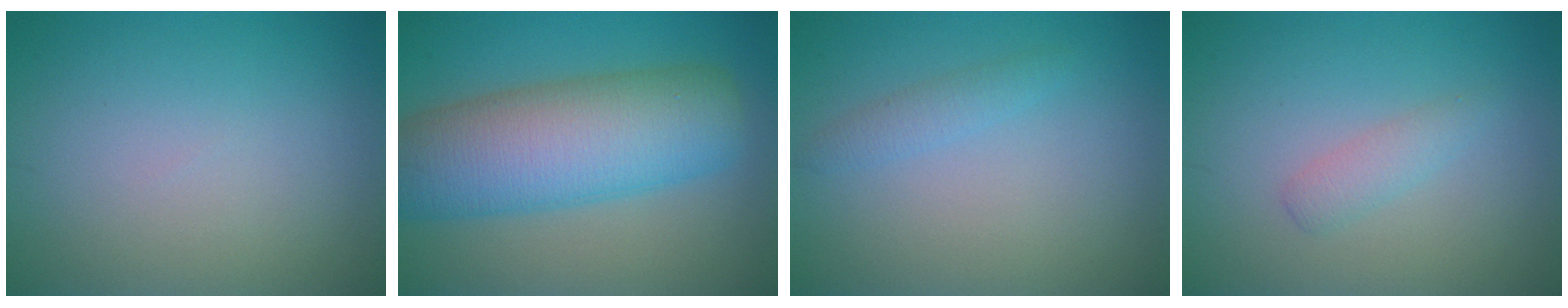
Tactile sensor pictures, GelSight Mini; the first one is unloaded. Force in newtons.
{"total": 10.8, "press": 10.8, "slide": 0.4}
{"total": 1.3, "press": 1.3, "slide": 0.1}
{"total": 1.5, "press": 1.5, "slide": 0.1}